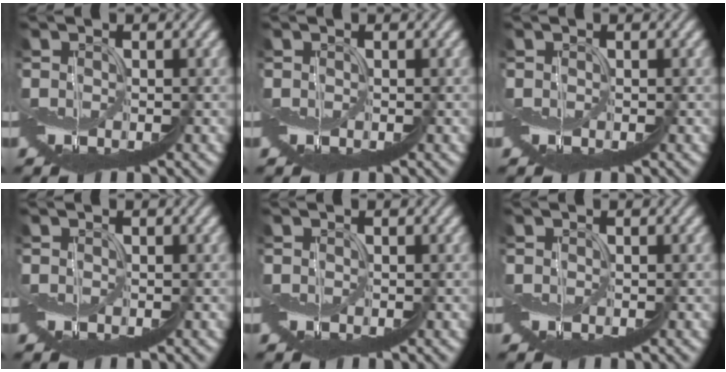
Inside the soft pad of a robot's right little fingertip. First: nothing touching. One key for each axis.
{"total": 0.0}
{"total": 0.0}
{"total": 0.0}
{"total": 0.0}
{"total": 0.0}